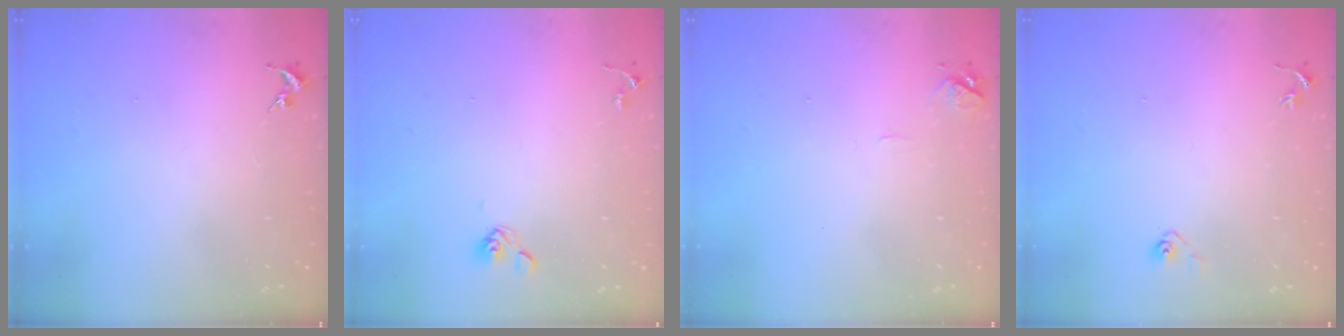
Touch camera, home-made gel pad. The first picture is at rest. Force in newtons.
{"total": 5.7, "press": 5.3, "slide": 2.1}
{"total": 6.3, "press": 6.3, "slide": 0.7}
{"total": 3.5, "press": 3.2, "slide": 1.5}